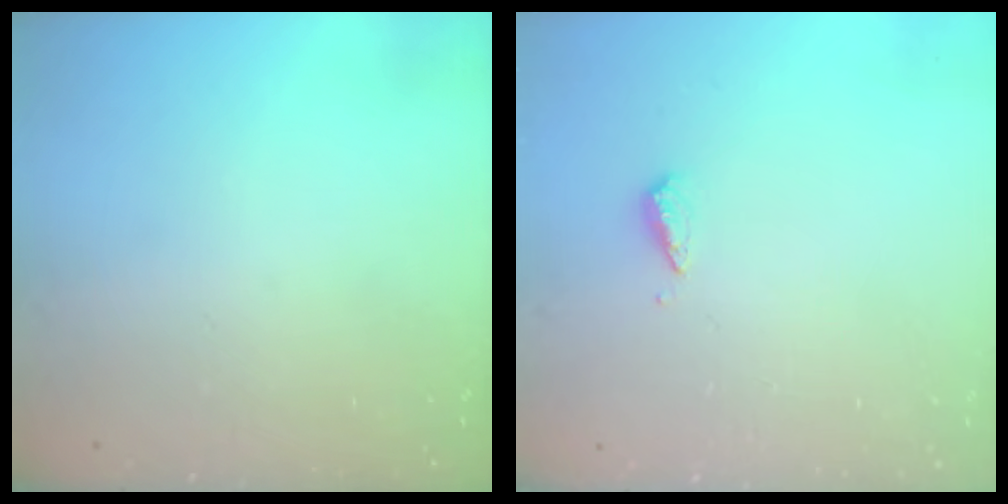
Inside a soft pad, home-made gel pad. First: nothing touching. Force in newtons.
{"total": 3.0, "press": 3.0, "slide": 0.2}